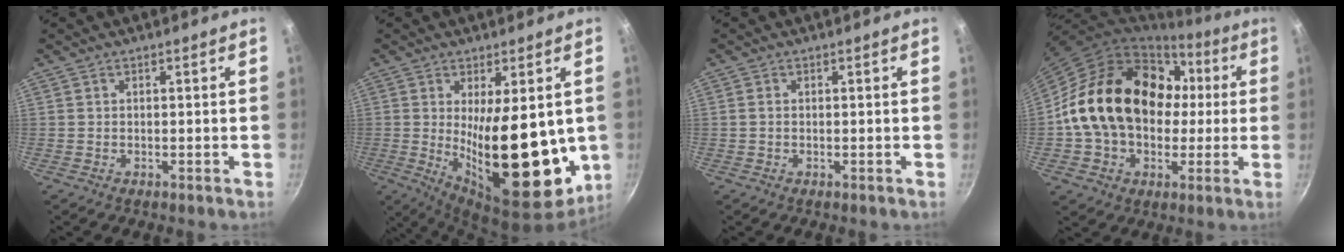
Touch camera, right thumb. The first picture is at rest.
{"total": 21.6, "force": [-0.7, 9.0, 19.6], "torque": [-0.268, -0.041, 0.007]}
{"total": 0.7, "force": [0.0, 0.5, 0.5], "torque": [-0.010, 0.002, -0.001]}
{"total": 23.6, "force": [1.8, 17.5, 15.7], "torque": [-0.239, 0.046, 0.033]}